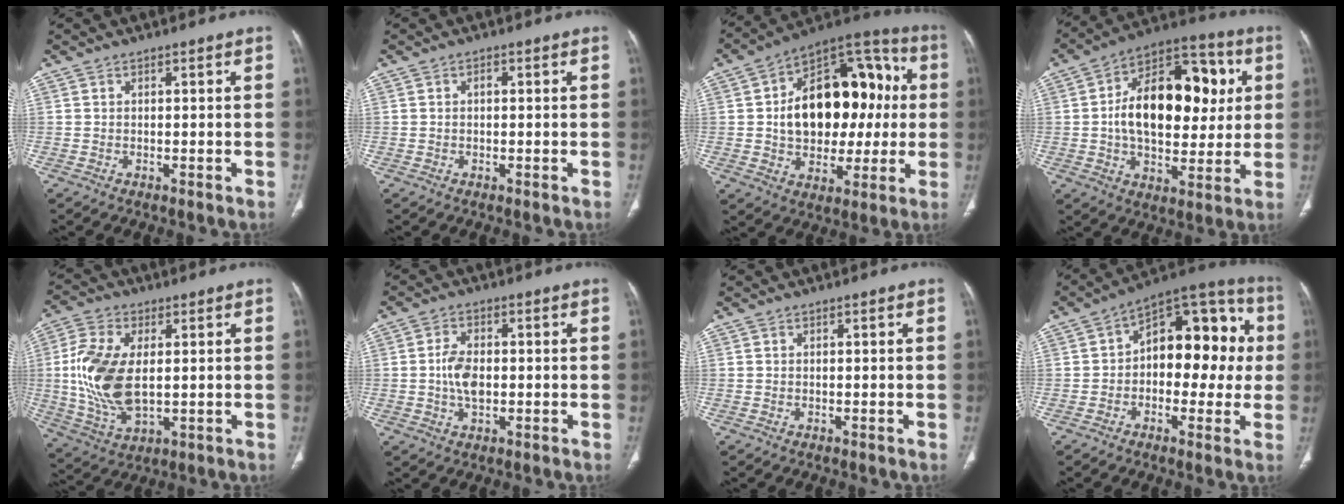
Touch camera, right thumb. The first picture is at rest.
{"total": 0.7, "force": [0.0, 0.5, 0.5], "torque": [-0.005, 0.003, -0.001]}
{"total": 24.8, "force": [2.0, 15.9, 19.0], "torque": [-0.250, 0.037, 0.038]}
{"total": 22.7, "force": [2.8, 13.7, 17.9], "torque": [-0.245, 0.018, 0.041]}
{"total": 14.7, "force": [0.9, 8.1, 12.2], "torque": [-0.260, -0.008, 0.024]}
{"total": 5.4, "force": [-0.4, 3.2, 4.4], "torque": [-0.083, 0.006, -0.009]}
{"total": 0.0}
{"total": 17.8, "force": [1.2, 10.7, 14.2], "torque": [-0.131, 0.045, 0.007]}